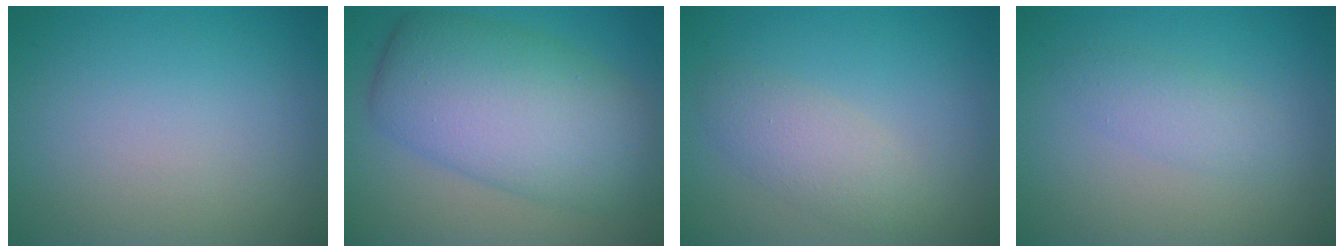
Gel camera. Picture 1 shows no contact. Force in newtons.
{"total": 9.8, "press": 9.8, "slide": 0.2}
{"total": 2.8, "press": 2.8, "slide": 0.1}
{"total": 2.0, "press": 2.0, "slide": 0.1}